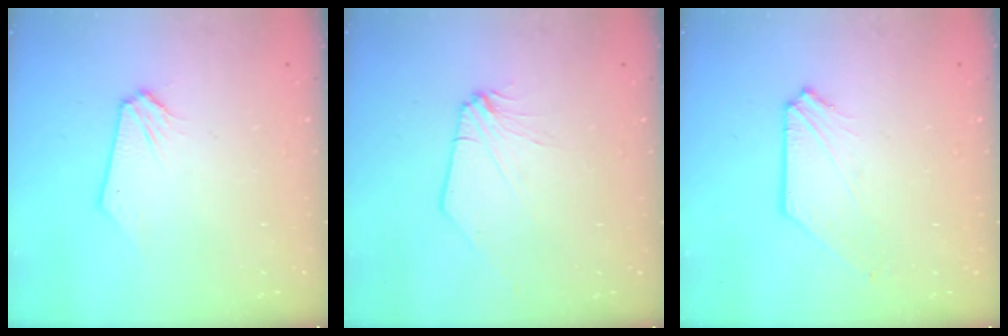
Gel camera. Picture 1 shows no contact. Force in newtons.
{"total": 1.7, "press": 1.7, "slide": 0.3}
{"total": 1.0, "press": 1.0, "slide": 0.1}